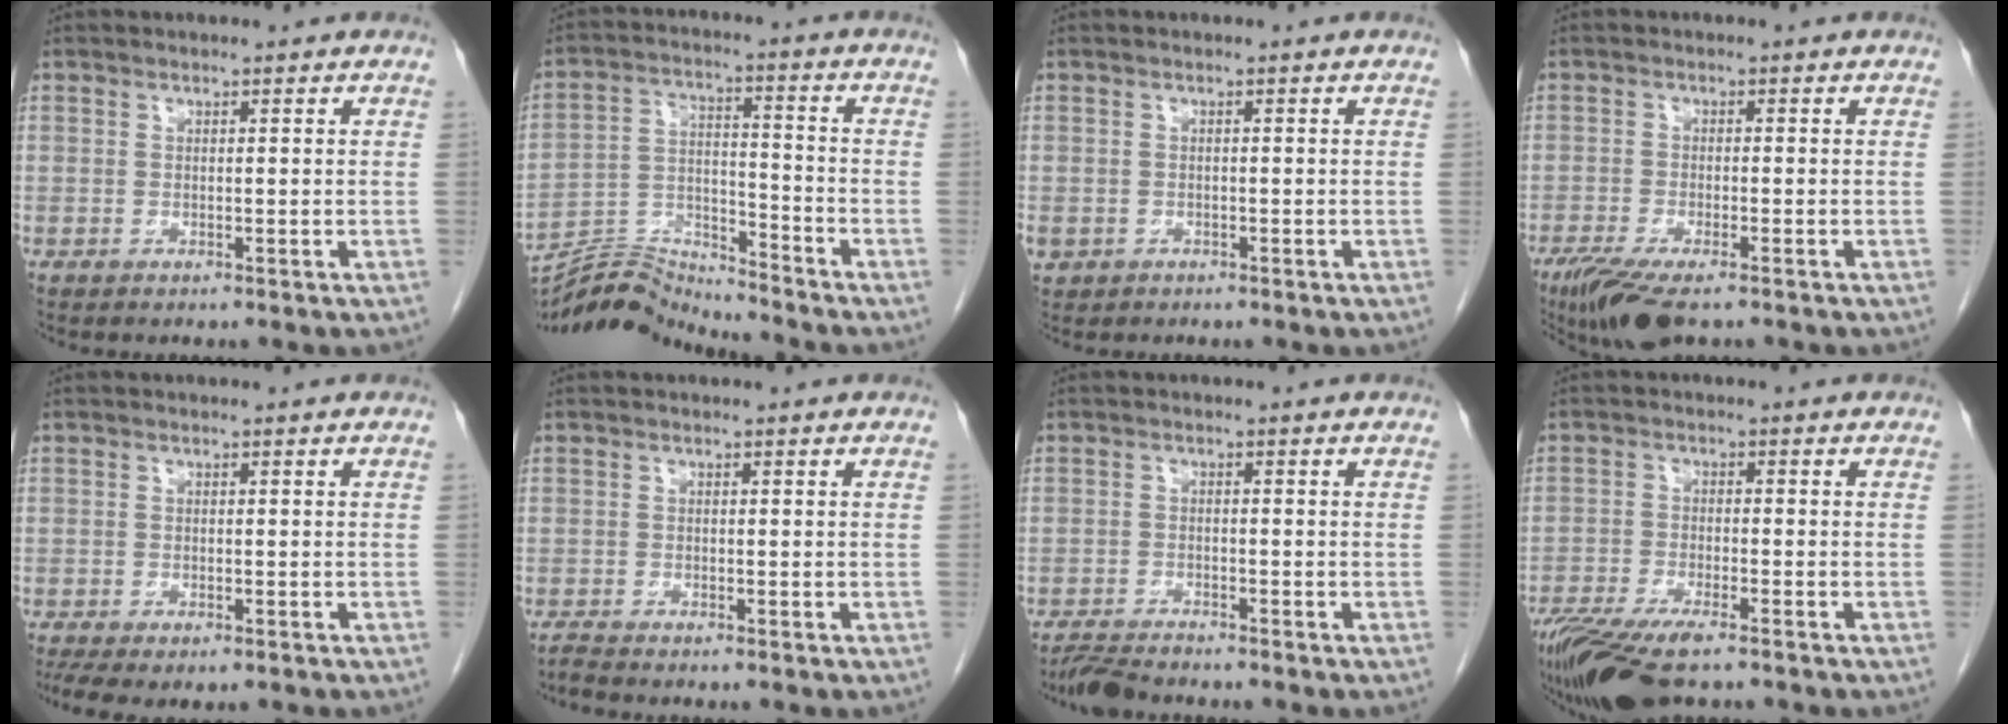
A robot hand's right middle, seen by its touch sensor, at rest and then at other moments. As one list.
[{"total": 9.8, "force": [-9.7, -1.3, -0.6], "torque": [0.006, 0.027, -0.179]}, {"total": 2.3, "force": [-1.3, 1.8, 0.7], "torque": [-0.017, 0.000, -0.019]}, {"total": 8.1, "force": [-5.7, 1.9, 5.5], "torque": [-0.094, -0.019, -0.093]}, {"total": 6.1, "force": [-4.2, 2.3, 3.8], "torque": [-0.069, -0.016, -0.067]}, {"total": 1.0, "force": [-0.9, -0.3, 0.1], "torque": [-0.009, -0.006, -0.020]}, {"total": 3.6, "force": [-3.4, 0.1, 1.2], "torque": [-0.021, -0.014, -0.062]}, {"total": 11.3, "force": [-8.3, 2.3, 7.3], "torque": [-0.126, -0.025, -0.141]}]